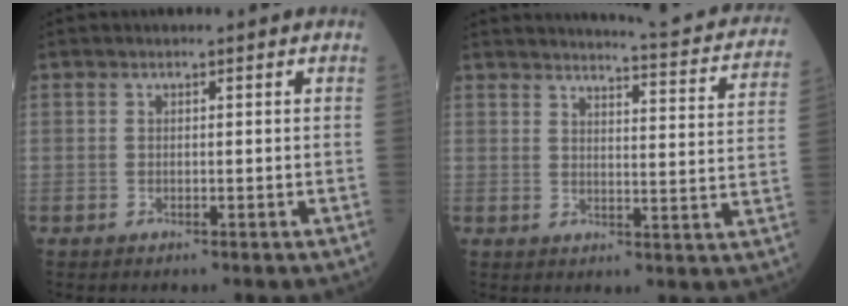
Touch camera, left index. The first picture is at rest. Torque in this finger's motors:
{"motor_torque": [-0.24, -0.42, 0.04, 0.02]}